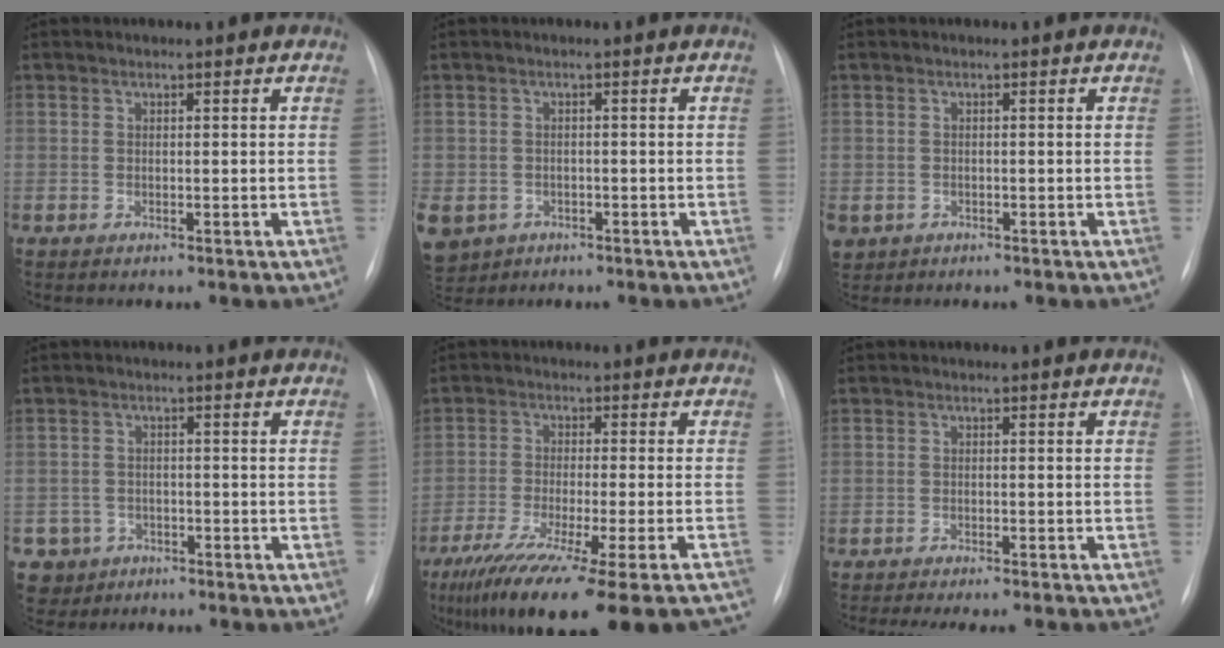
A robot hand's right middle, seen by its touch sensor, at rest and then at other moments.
{"total": 10.2, "force": [-4.8, 8.3, 3.4], "torque": [-0.110, -0.003, -0.065]}
{"total": 3.2, "force": [-1.7, 2.6, 0.8], "torque": [-0.019, -0.002, -0.023]}
{"total": 6.1, "force": [-3.6, 4.9, -0.2], "torque": [0.002, 0.008, -0.057]}
{"total": 24.7, "force": [-20.4, 0.7, 14.0], "torque": [-0.176, -0.069, -0.295]}
{"total": 10.9, "force": [-9.6, 1.8, 4.8], "torque": [-0.059, -0.008, -0.121]}